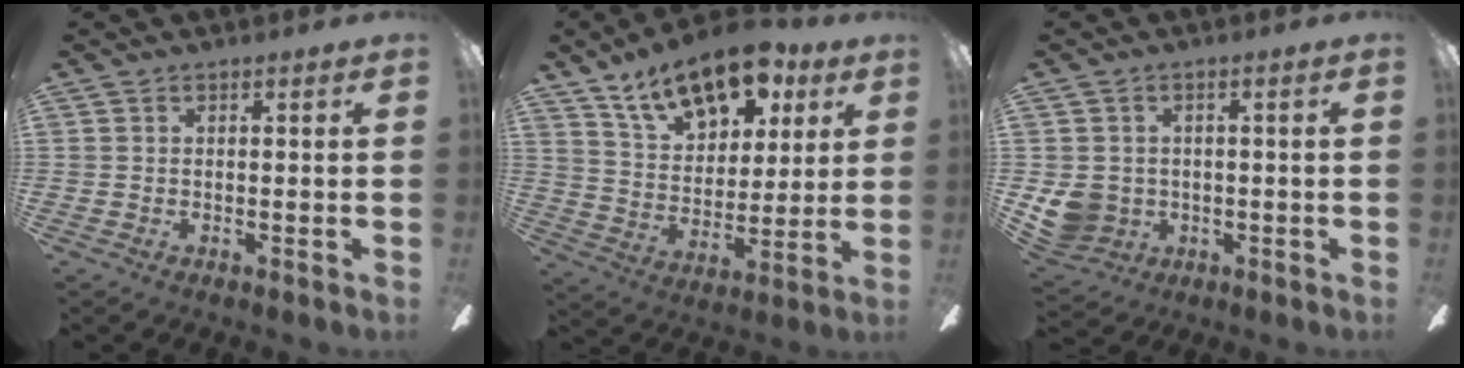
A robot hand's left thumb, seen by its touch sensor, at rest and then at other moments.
{"total": 17.1, "force": [11.7, 9.0, 8.6], "torque": [-0.137, -0.059, 0.208]}
{"total": 6.6, "force": [-0.3, 6.2, 2.3], "torque": [-0.062, 0.004, -0.005]}